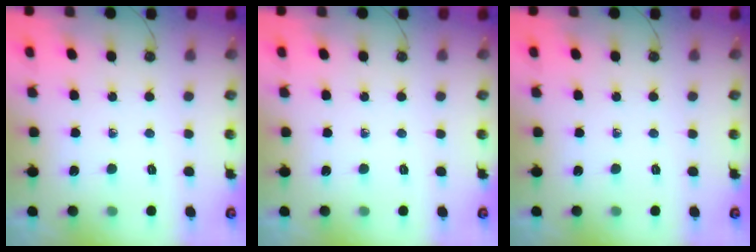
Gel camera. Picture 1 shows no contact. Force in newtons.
{"total": 0.0}
{"total": 0.0}